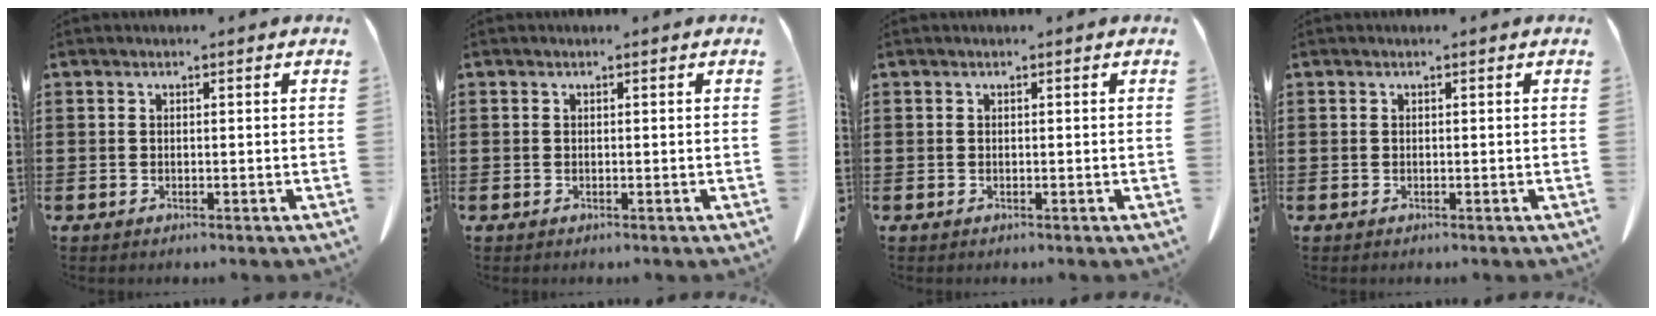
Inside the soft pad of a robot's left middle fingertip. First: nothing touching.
{"total": 0.0}
{"total": 0.0}
{"total": 0.0}